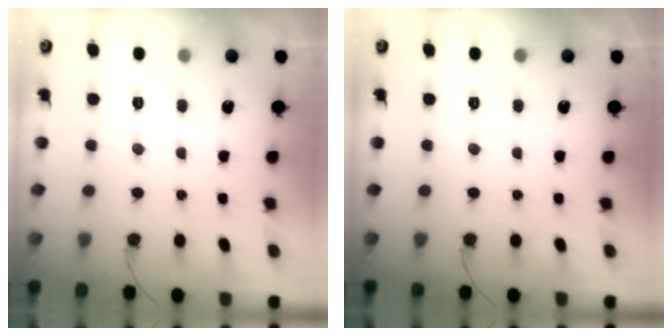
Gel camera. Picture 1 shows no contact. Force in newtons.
{"total": 0.0}